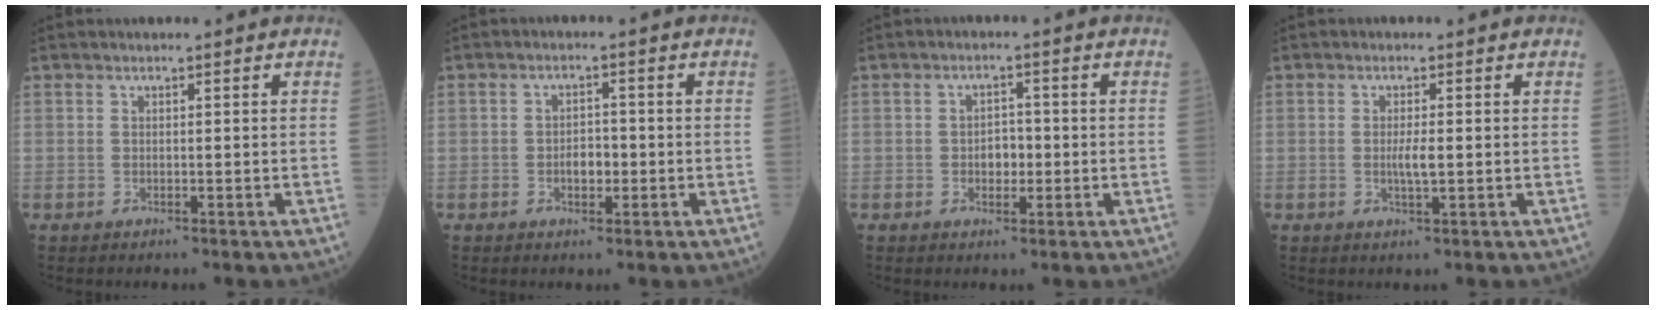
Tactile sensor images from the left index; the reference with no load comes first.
{"total": 2.9, "force": [-1.0, 1.6, 2.2], "torque": [-0.035, 0.002, -0.015]}
{"total": 3.0, "force": [-0.7, 1.9, 2.2], "torque": [-0.033, 0.004, -0.011]}
{"total": 2.4, "force": [-0.3, 0.3, 2.3], "torque": [-0.048, -0.005, -0.005]}